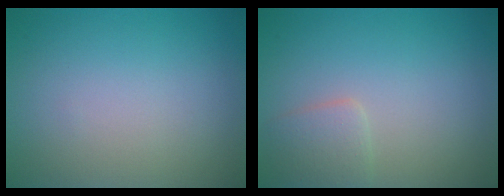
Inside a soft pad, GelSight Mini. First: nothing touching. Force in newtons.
{"total": 1.9, "press": 1.9, "slide": 0.1}